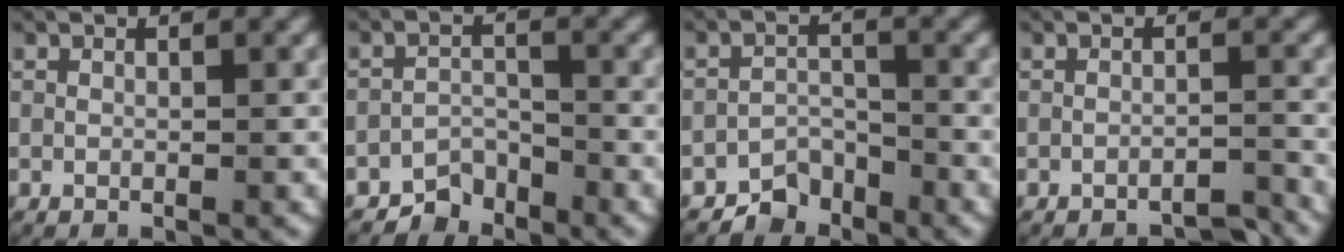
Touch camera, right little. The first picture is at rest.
{"total": 3.3, "force": [-2.9, 1.6, 0.5], "torque": [-0.008, -0.010, -0.053]}
{"total": 3.7, "force": [-3.1, 2.0, 0.7], "torque": [-0.008, -0.011, -0.056]}
{"total": 2.2, "force": [-2.1, 0.2, 0.2], "torque": [0.003, 0.001, -0.038]}